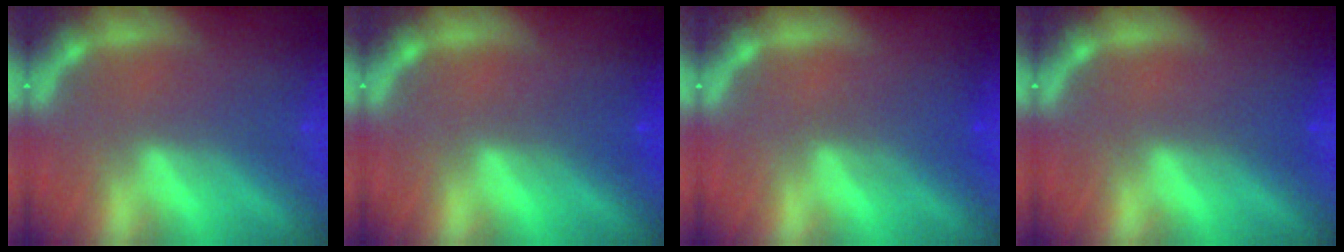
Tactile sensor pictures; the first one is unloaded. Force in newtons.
{"total": 1.5}
{"total": 2.4}
{"total": 1.0}